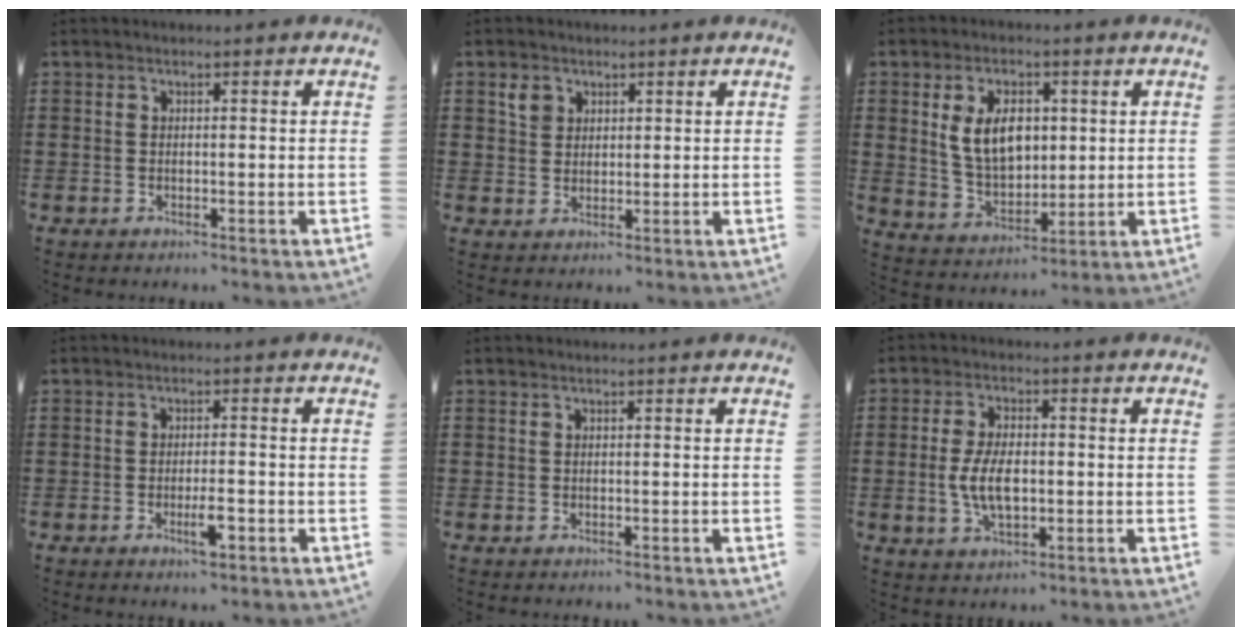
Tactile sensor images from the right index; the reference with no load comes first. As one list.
[{"total": 2.7, "force": [1.4, 2.2, 0.7], "torque": [-0.022, 0.010, 0.027]}, {"total": 8.4, "force": [1.8, 5.4, 6.2], "torque": [-0.123, 0.011, 0.028]}, {"total": 3.9, "force": [-1.7, 1.0, 3.4], "torque": [-0.061, 0.000, -0.031]}, {"total": 0.0}, {"total": 6.6, "force": [-0.7, 3.4, 5.6], "torque": [-0.121, 0.001, -0.016]}]